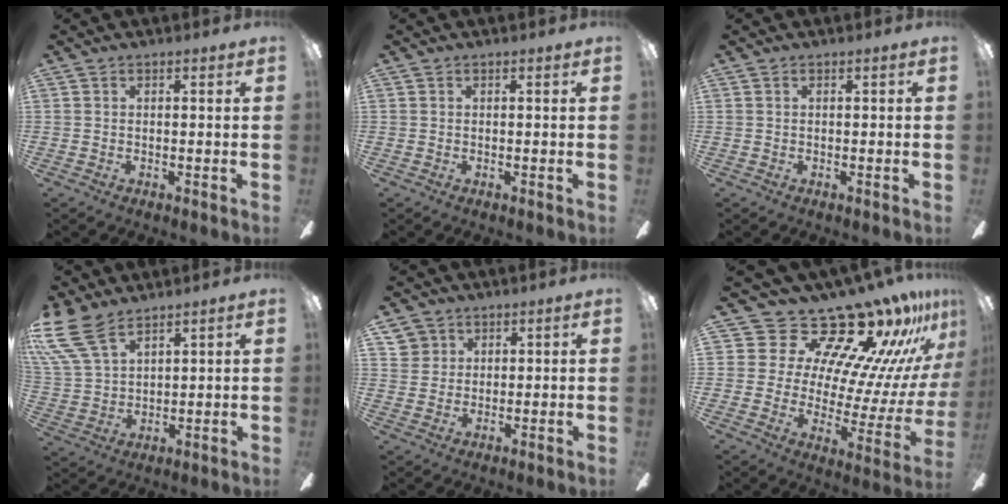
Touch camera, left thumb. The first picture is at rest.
{"total": 0.0}
{"total": 0.0}
{"total": 14.0, "force": [9.3, 6.6, 8.1], "torque": [-0.209, -0.043, 0.172]}
{"total": 4.4, "force": [2.6, 3.5, 0.5], "torque": [-0.009, -0.001, 0.047]}
{"total": 22.2, "force": [18.6, 8.4, 8.7], "torque": [-0.112, -0.175, 0.325]}